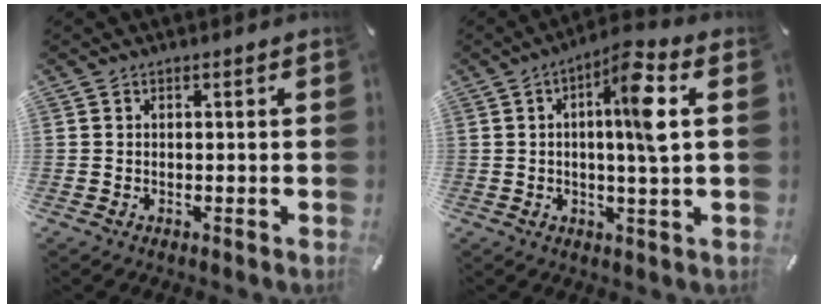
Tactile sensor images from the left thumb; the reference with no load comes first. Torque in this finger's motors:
{"motor_torque": [0.61, 0.30, 0.49, 0.34, 0.13]}